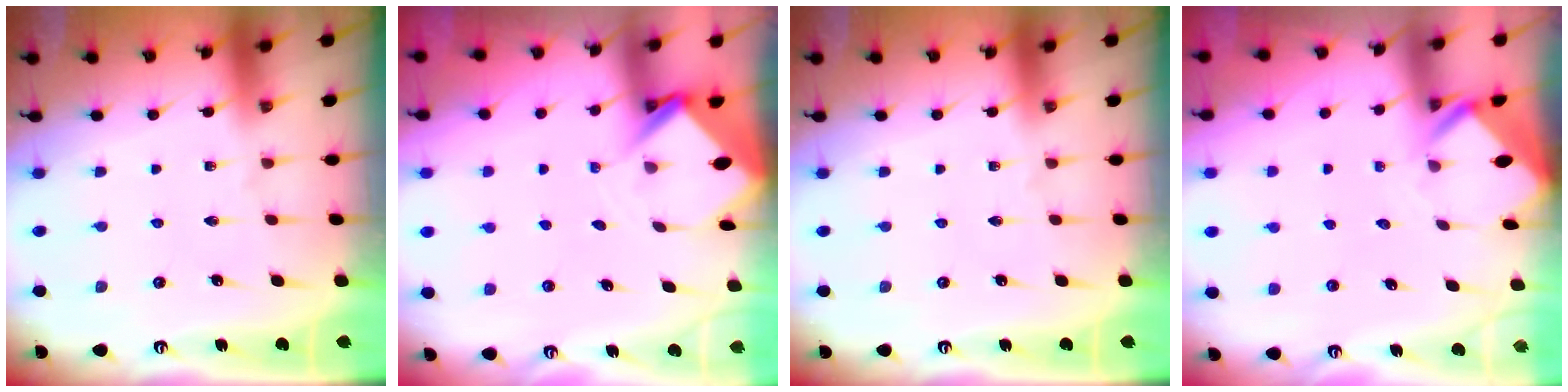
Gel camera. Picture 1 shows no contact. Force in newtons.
{"total": 3.6, "press": 3.6, "slide": 0.3}
{"total": 0.0}
{"total": 2.8, "press": 2.8, "slide": 0.2}